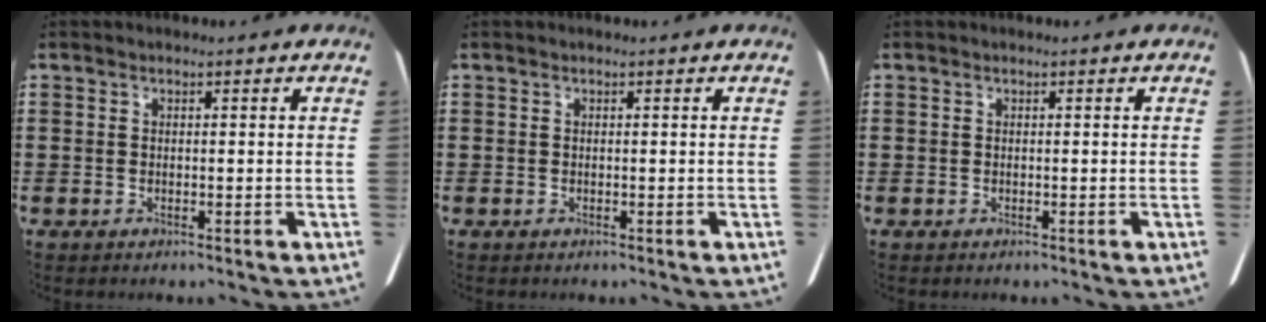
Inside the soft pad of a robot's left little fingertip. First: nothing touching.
{"total": 0.0}
{"total": 0.0}